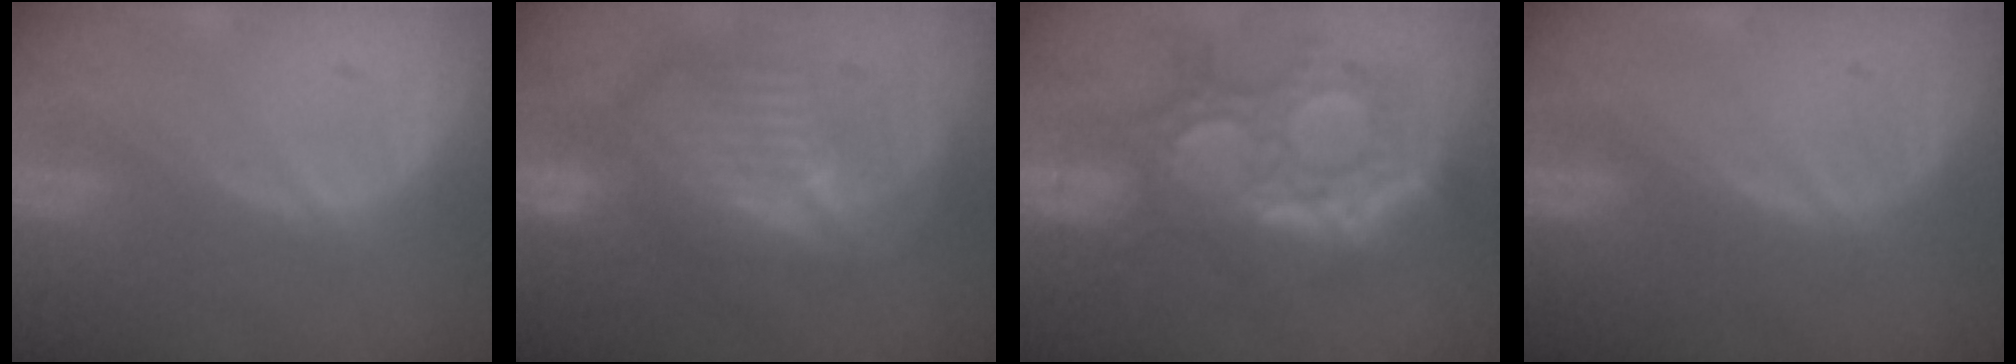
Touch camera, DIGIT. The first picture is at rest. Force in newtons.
{"total": 10.6, "press": 9.5, "slide": 4.7}
{"total": 11.9, "press": 10.7, "slide": 5.3}
{"total": 0.0}